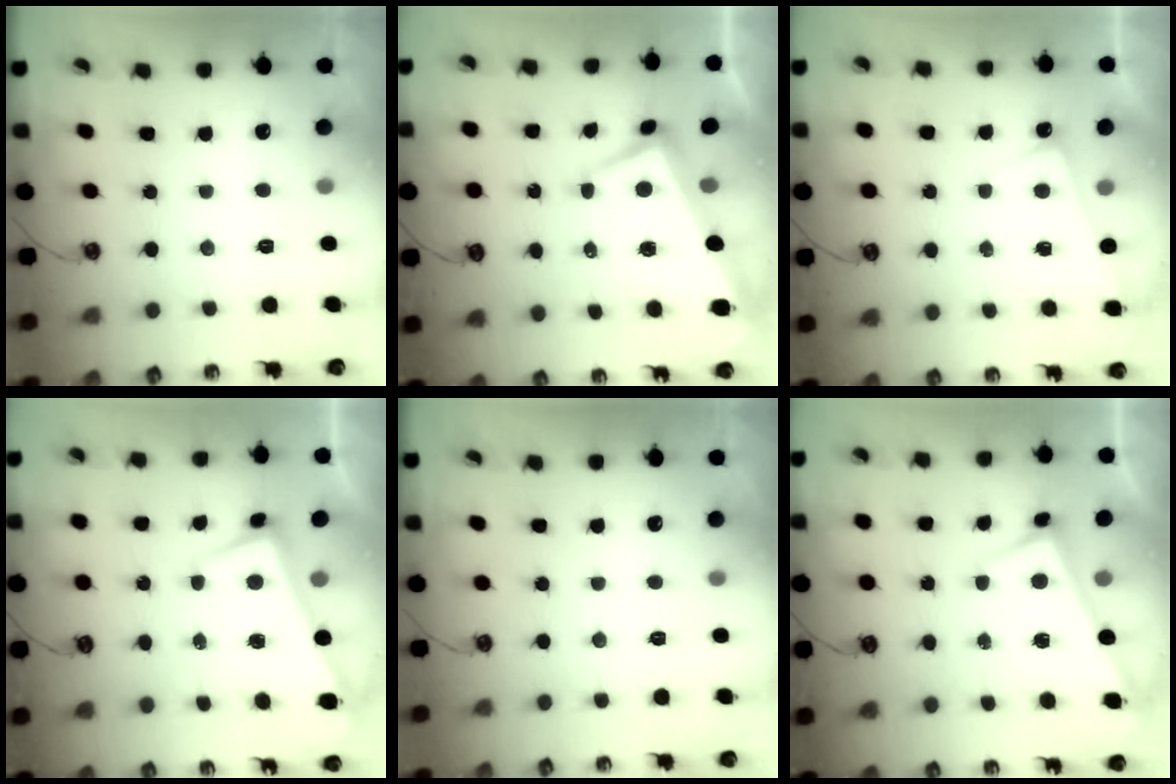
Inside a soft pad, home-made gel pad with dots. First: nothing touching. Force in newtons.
{"total": 2.0, "press": 1.6, "slide": 1.2}
{"total": 2.5, "press": 2.5, "slide": 0.4}
{"total": 1.6, "press": 0.6, "slide": 1.5}
{"total": 0.0}
{"total": 2.8, "press": 2.8, "slide": 0.2}